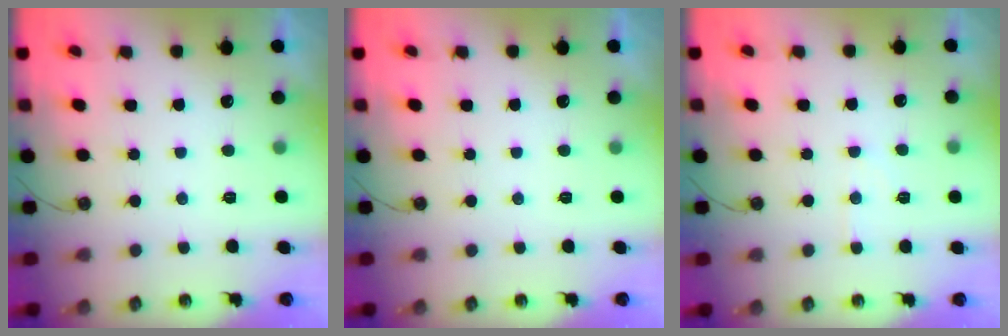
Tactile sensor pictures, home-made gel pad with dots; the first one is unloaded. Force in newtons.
{"total": 0.0}
{"total": 5.3, "press": 5.3, "slide": 0.5}